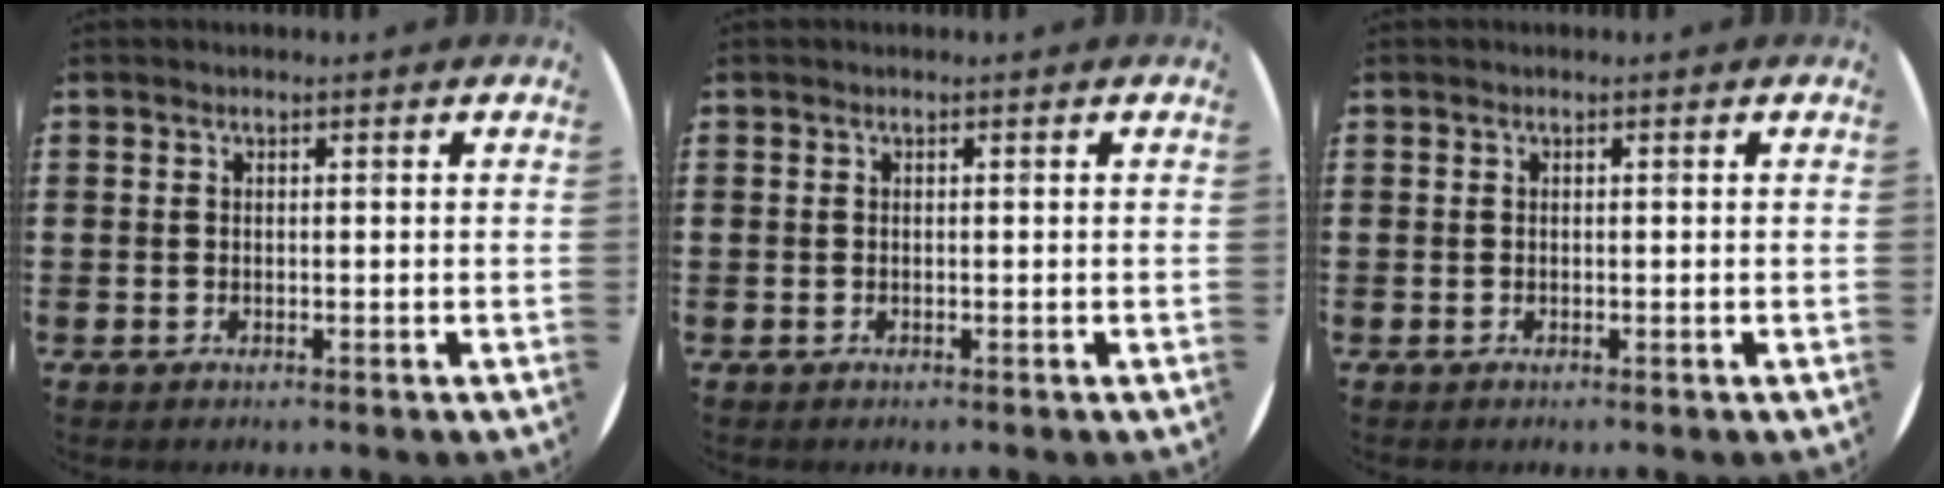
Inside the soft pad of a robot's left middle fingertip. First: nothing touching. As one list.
[{"total": 0.0}, {"total": 0.0}]